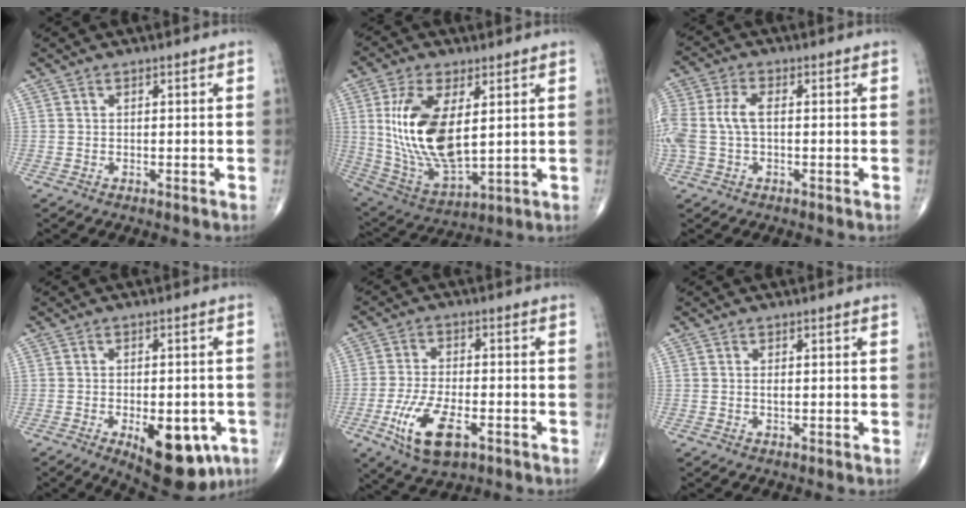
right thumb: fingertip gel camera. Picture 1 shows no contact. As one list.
[{"total": 17.8, "force": [3.2, 8.5, 15.3], "torque": [-0.299, -0.022, 0.076]}, {"total": 8.7, "force": [-0.1, 5.0, 7.1], "torque": [-0.191, 0.022, 0.000]}, {"total": 14.3, "force": [-5.8, 6.8, 11.1], "torque": [-0.125, 0.004, -0.067]}, {"total": 11.0, "force": [-4.6, 4.8, 8.7], "torque": [-0.174, 0.007, -0.078]}, {"total": 0.8, "force": [0.0, 0.3, 0.7], "torque": [-0.013, -0.001, -0.001]}]